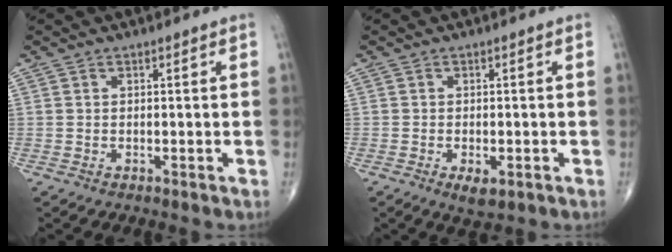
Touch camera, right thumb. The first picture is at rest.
{"total": 3.1, "force": [-1.2, 1.4, 2.4], "torque": [-0.039, -0.004, -0.015]}